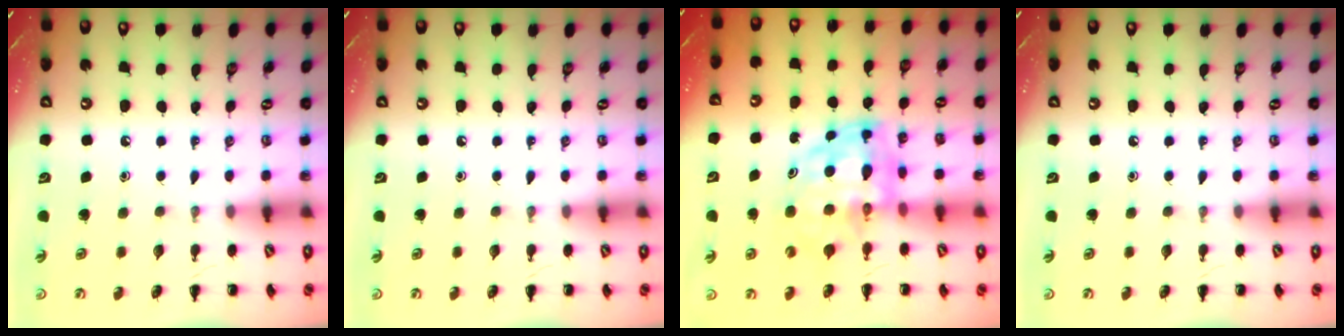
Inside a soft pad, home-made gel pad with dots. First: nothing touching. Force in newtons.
{"total": 0.0}
{"total": 8.4, "press": 8.1, "slide": 2.3}
{"total": 0.0}